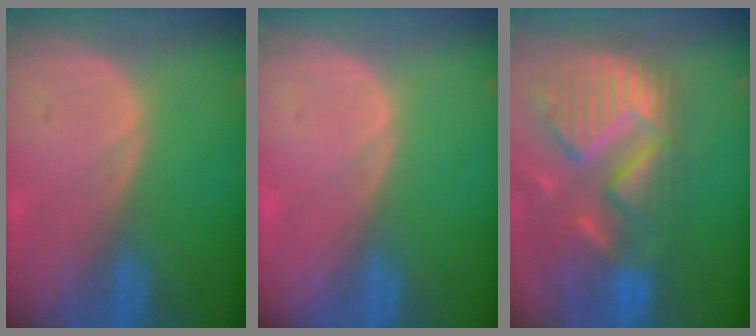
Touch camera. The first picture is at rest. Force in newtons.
{"total": 0.0}
{"total": 13.7, "press": 11.6, "slide": 7.4}